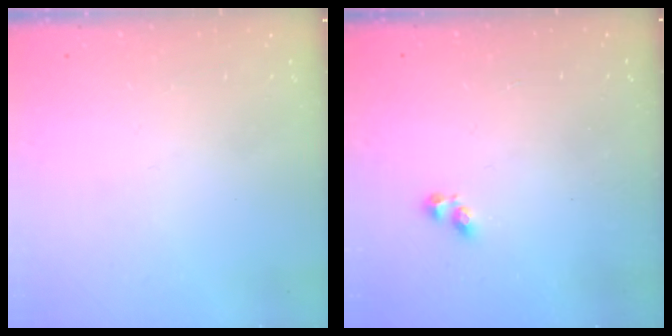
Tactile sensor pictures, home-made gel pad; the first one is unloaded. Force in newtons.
{"total": 1.9, "press": 1.9, "slide": 0.3}